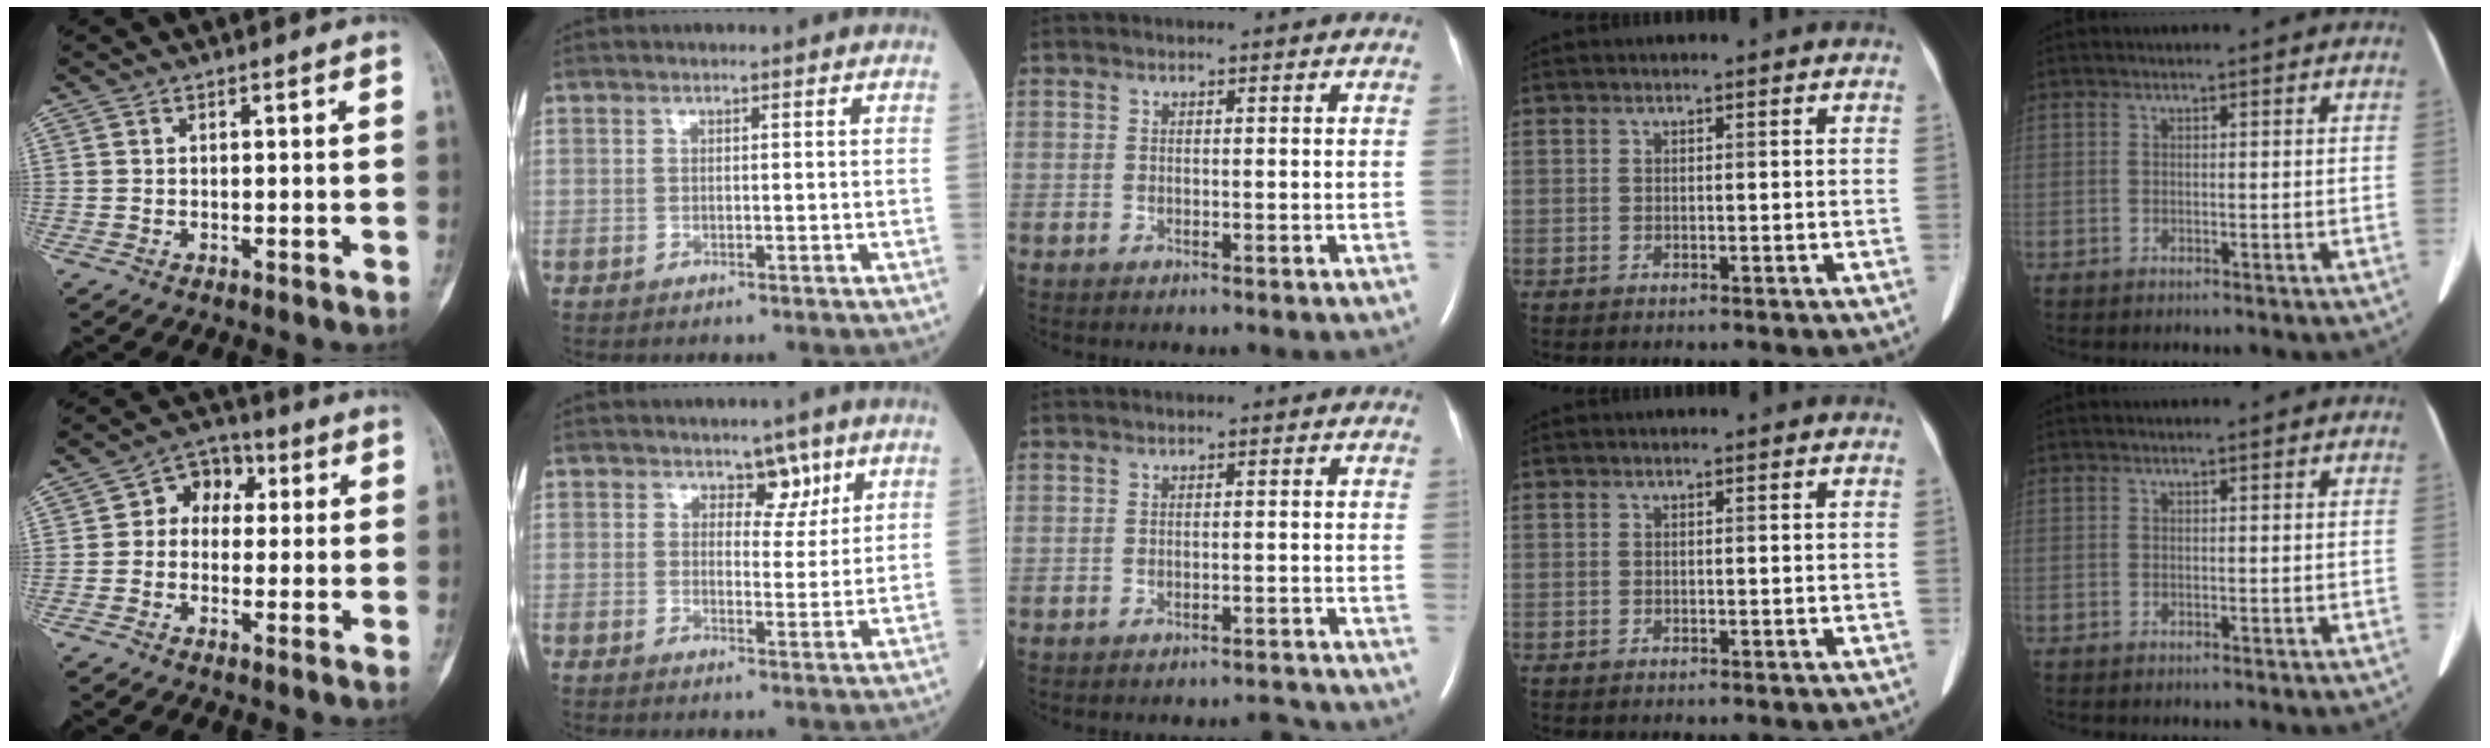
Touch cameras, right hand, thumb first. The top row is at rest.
{"thumb": {"total": 7.1, "force": [0.9, 5.5, 4.5], "torque": [-0.031, 0.020, 0.000]}, "index": {"total": 3.7, "force": [2.3, 2.2, 1.9], "torque": [-0.012, -0.002, 0.031]}, "middle": {"total": 2.3, "force": [-2.2, -0.4, -0.1], "torque": [0.002, -0.003, -0.026]}}